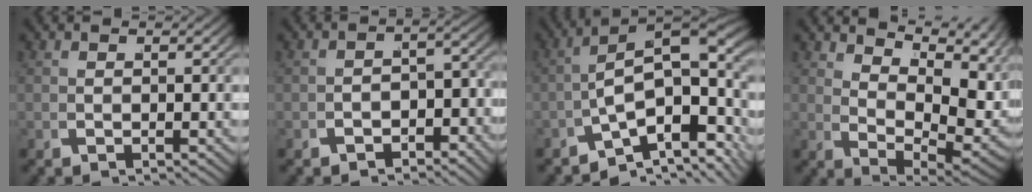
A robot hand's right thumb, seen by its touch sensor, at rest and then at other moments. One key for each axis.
{"total": 3.0, "fx": -2.5, "fy": 1.4, "fz": 1.0, "tx": -0.011, "ty": -0.011, "tz": -0.033}
{"total": 12.4, "fx": -1.6, "fy": 8.0, "fz": 9.3, "tx": -0.153, "ty": -0.048, "tz": -0.016}
{"total": 9.9, "fx": 2.4, "fy": 6.0, "fz": 7.5, "tx": -0.126, "ty": -0.025, "tz": 0.057}